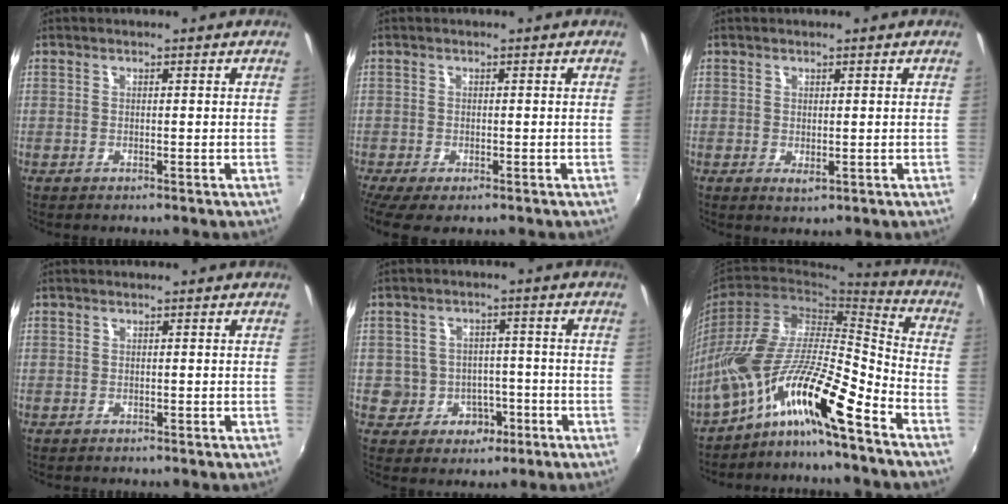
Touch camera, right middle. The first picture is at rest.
{"total": 4.4, "force": [-3.1, 1.3, 2.9], "torque": [-0.062, -0.023, -0.048]}
{"total": 1.3, "force": [0.0, 0.7, 1.1], "torque": [-0.018, -0.003, 0.001]}
{"total": 0.5, "force": [-0.3, 0.5, -0.1], "torque": [0.001, 0.000, -0.004]}
{"total": 7.3, "force": [-2.4, 6.7, 1.7], "torque": [-0.046, 0.023, -0.019]}
{"total": 14.5, "force": [-9.6, 2.4, 10.5], "torque": [-0.193, 0.011, -0.190]}